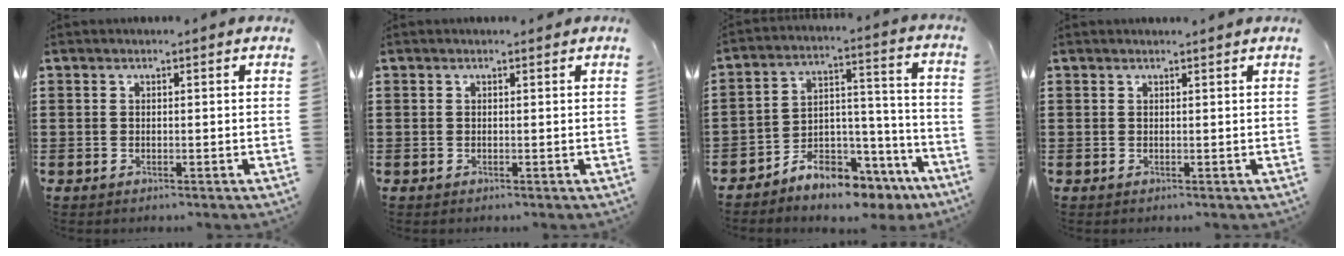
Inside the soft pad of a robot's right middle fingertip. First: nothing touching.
{"total": 0.0}
{"total": 7.7, "force": [-7.3, 2.0, 1.5], "torque": [-0.018, 0.027, -0.136]}
{"total": 0.5, "force": [0.5, -0.1, 0.1], "torque": [-0.002, 0.001, 0.010]}